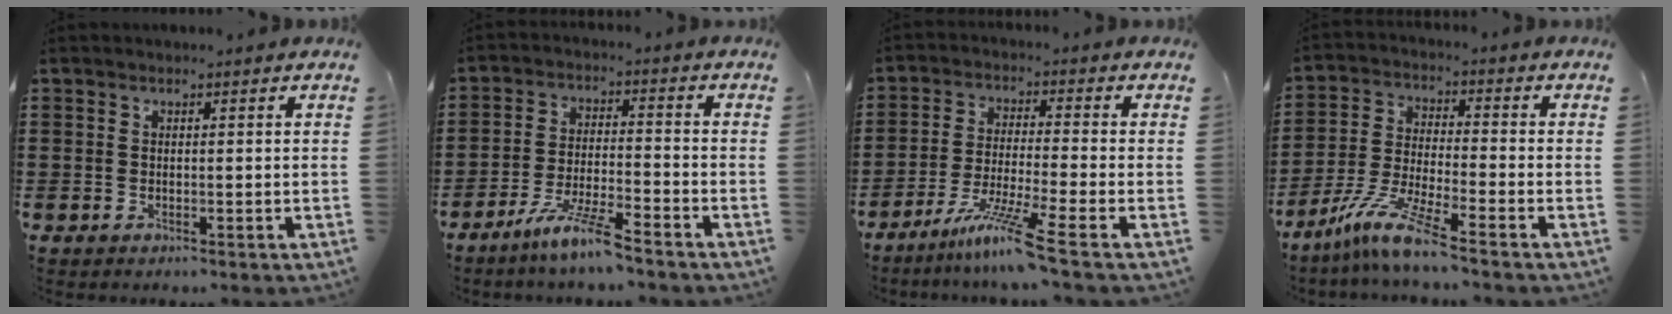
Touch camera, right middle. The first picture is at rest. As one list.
[{"total": 7.0, "force": [-5.8, 0.0, 4.0], "torque": [-0.088, -0.012, -0.111]}, {"total": 8.2, "force": [-5.7, -0.8, 5.8], "torque": [-0.120, -0.021, -0.113]}, {"total": 8.5, "force": [-6.6, 0.0, 5.3], "torque": [-0.125, -0.016, -0.135]}]